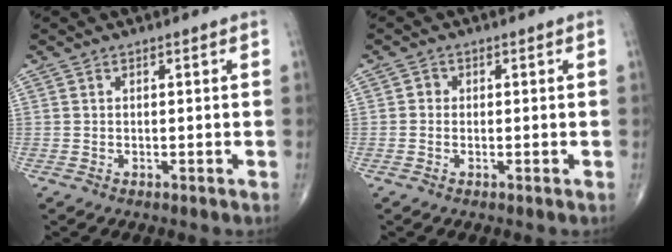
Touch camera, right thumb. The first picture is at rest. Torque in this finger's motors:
{"motor_torque": [0.12, 0.07, 0.17, 0.09, -0.03]}